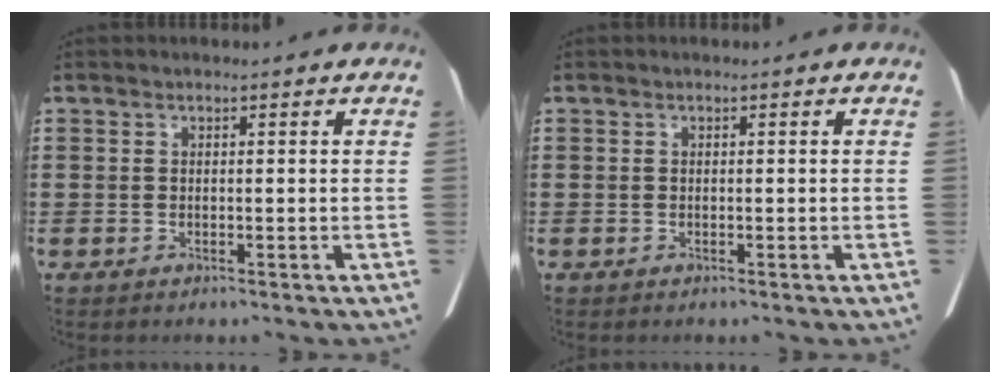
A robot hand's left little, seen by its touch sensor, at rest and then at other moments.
{"total": 0.0}